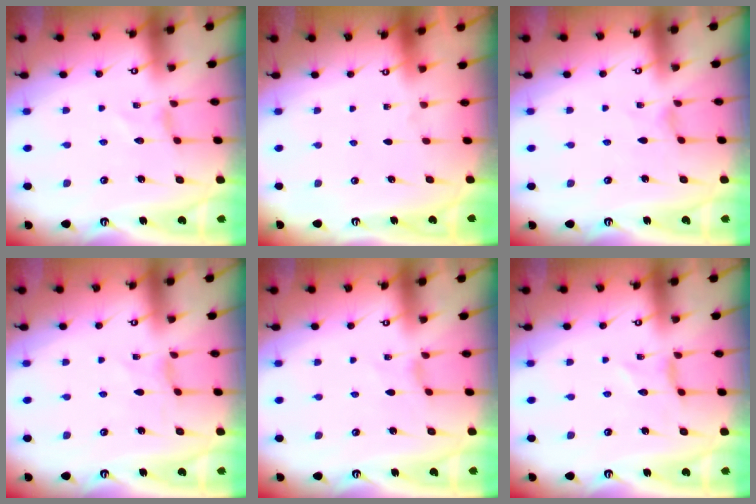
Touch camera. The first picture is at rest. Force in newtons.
{"total": 0.0}
{"total": 0.0}
{"total": 0.0}
{"total": 0.0}
{"total": 0.0}